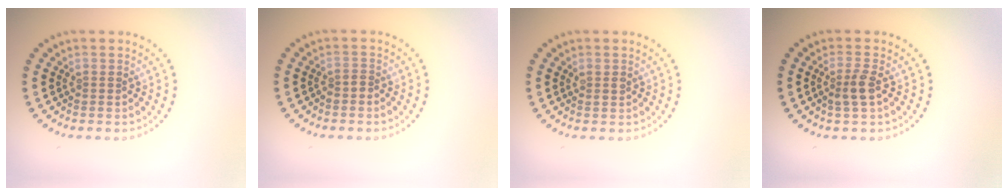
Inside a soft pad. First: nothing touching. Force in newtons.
{"total": 0.8, "press": 0.4, "slide": 0.6}
{"total": 0.9, "press": 0.8, "slide": 0.4}
{"total": 2.2, "press": 2.0, "slide": 0.8}